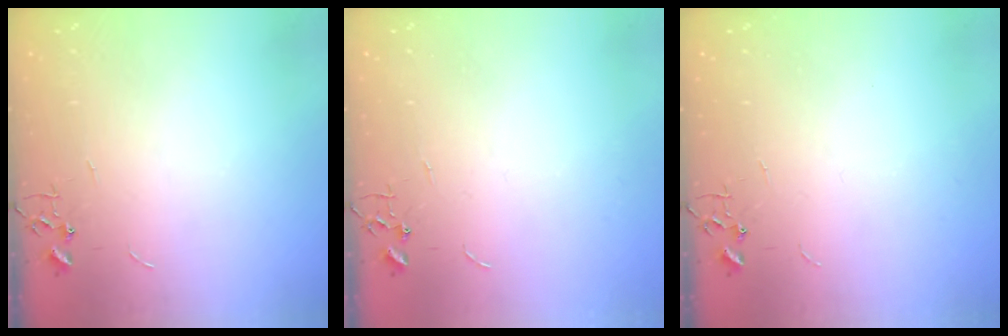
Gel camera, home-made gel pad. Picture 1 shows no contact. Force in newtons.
{"total": 0.0}
{"total": 0.0}